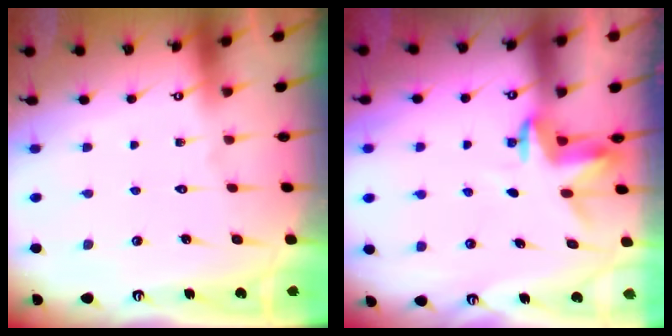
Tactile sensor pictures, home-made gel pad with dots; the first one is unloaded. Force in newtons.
{"total": 3.4, "press": 3.4, "slide": 0.2}